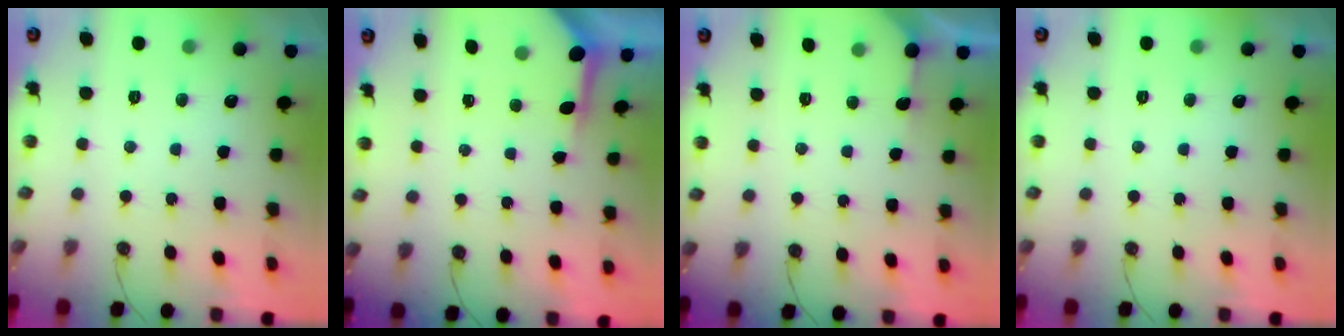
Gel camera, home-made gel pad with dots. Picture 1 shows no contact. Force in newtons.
{"total": 3.9, "press": 3.9, "slide": 0.3}
{"total": 2.7, "press": 2.7, "slide": 0.2}
{"total": 0.0}